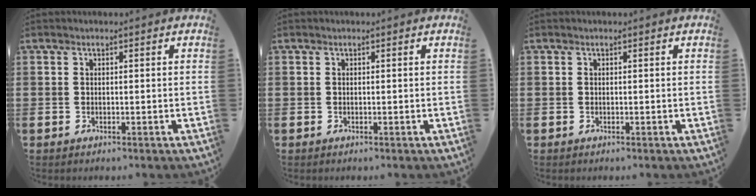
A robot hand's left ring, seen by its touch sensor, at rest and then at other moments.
{"total": 0.0}
{"total": 0.0}